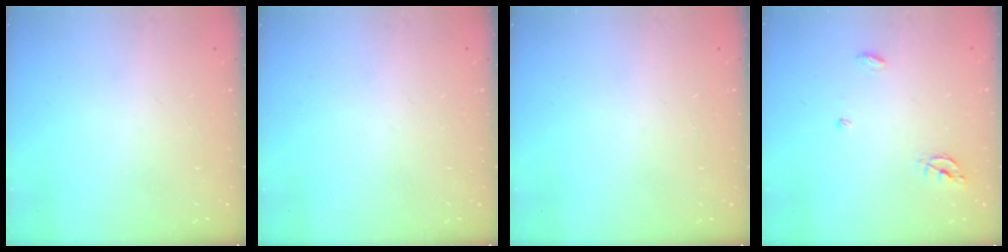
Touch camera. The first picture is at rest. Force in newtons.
{"total": 0.0}
{"total": 0.0}
{"total": 4.2, "press": 4.2, "slide": 0.3}